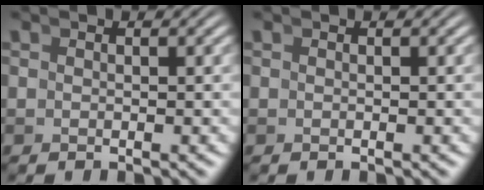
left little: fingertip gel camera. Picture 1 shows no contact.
{"total": 0.0}